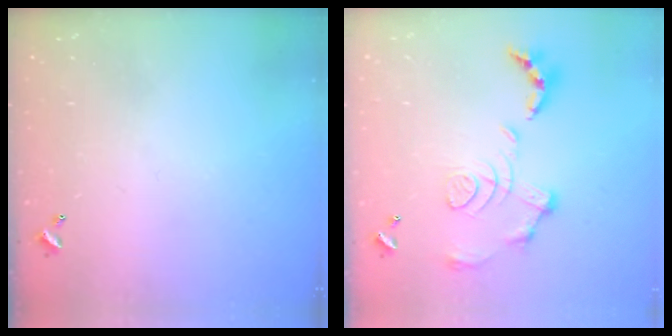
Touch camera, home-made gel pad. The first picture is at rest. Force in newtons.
{"total": 1.5, "press": 0.8, "slide": 1.3}